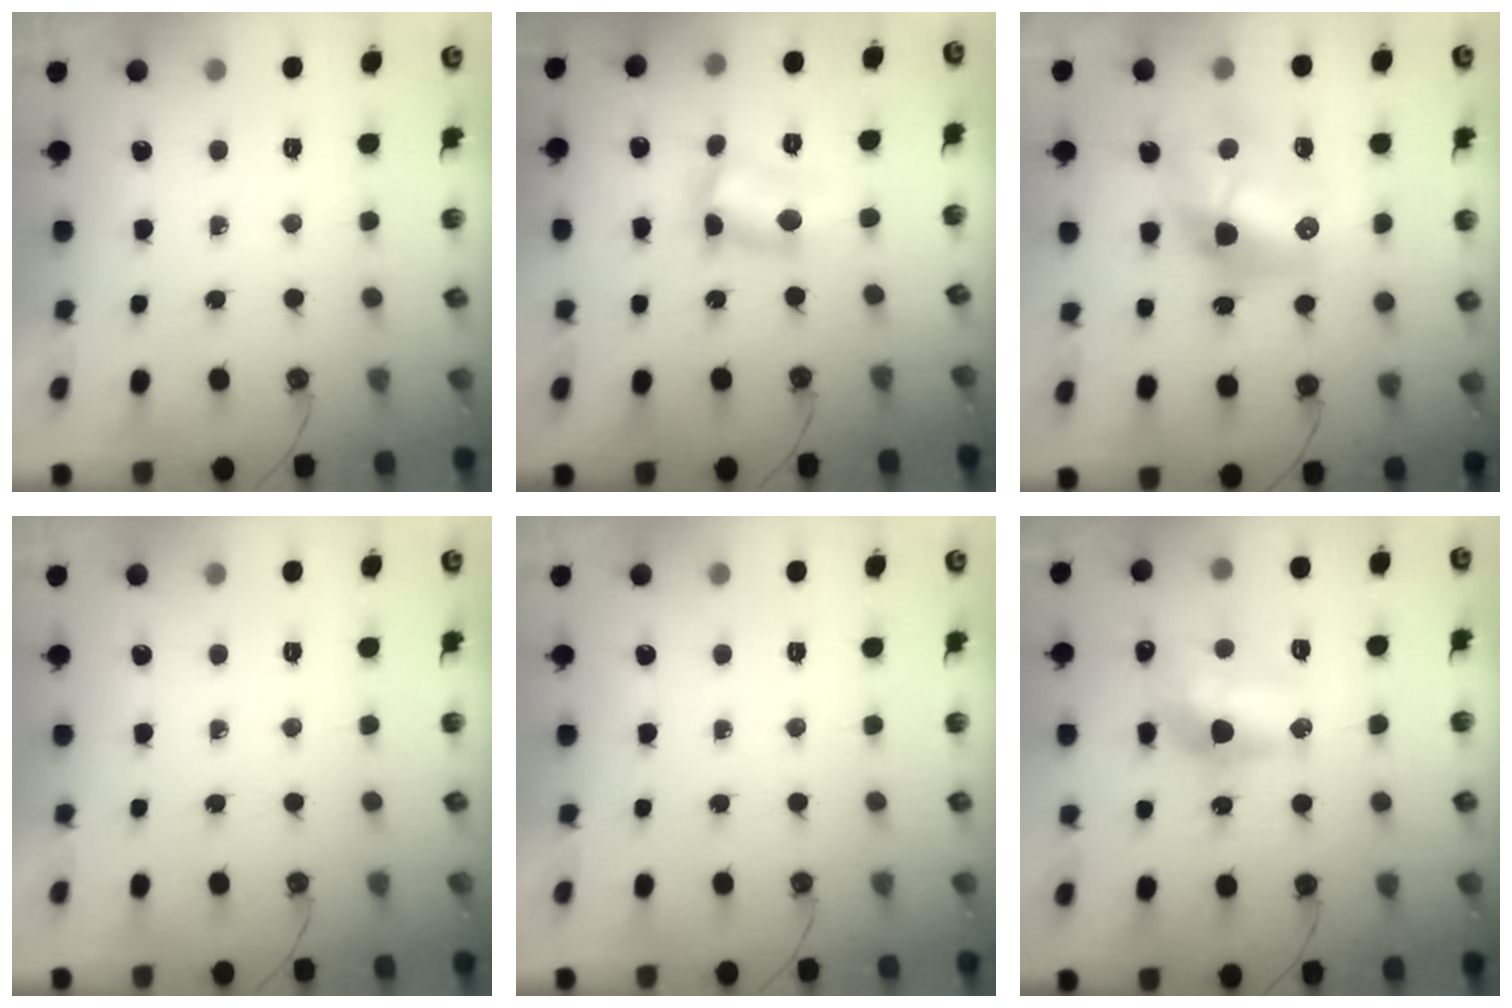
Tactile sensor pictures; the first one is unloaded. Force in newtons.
{"total": 9.0, "press": 9.0, "slide": 0.5}
{"total": 16.2, "press": 16.2, "slide": 1.5}
{"total": 0.0}
{"total": 0.0}
{"total": 13.7, "press": 13.7, "slide": 0.8}